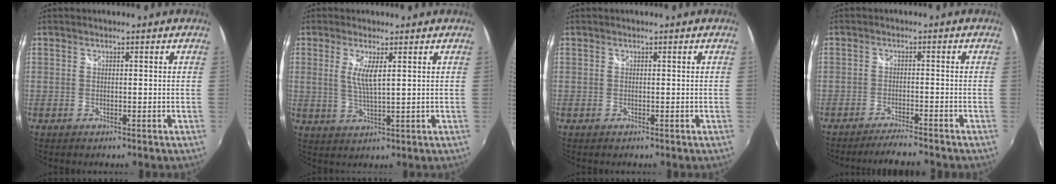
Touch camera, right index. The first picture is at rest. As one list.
[{"total": 4.6, "force": [1.4, 0.6, 4.4], "torque": [-0.087, -0.010, 0.026]}, {"total": 0.0}, {"total": 5.5, "force": [-5.1, -0.2, 2.1], "torque": [-0.051, -0.006, -0.086]}]